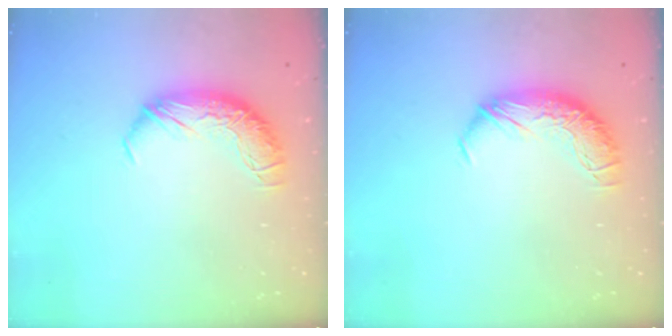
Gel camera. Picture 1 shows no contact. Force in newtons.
{"total": 0.0}